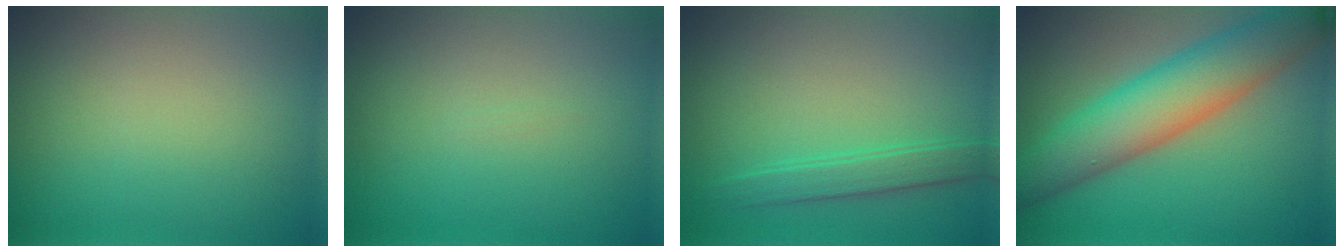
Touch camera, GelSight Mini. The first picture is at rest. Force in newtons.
{"total": 0.0}
{"total": 2.3, "press": 2.3, "slide": 0.1}
{"total": 8.4, "press": 8.4, "slide": 0.4}